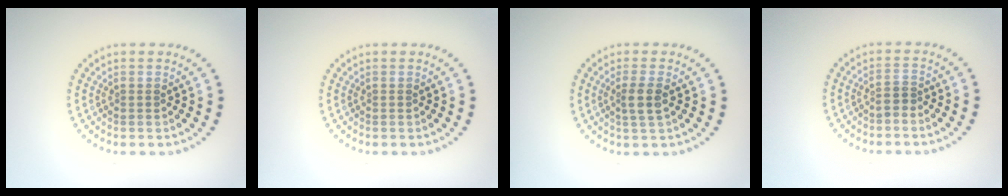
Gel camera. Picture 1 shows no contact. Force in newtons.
{"total": 0.0}
{"total": 2.0, "press": 1.7, "slide": 1.0}
{"total": 0.9, "press": 0.7, "slide": 0.6}